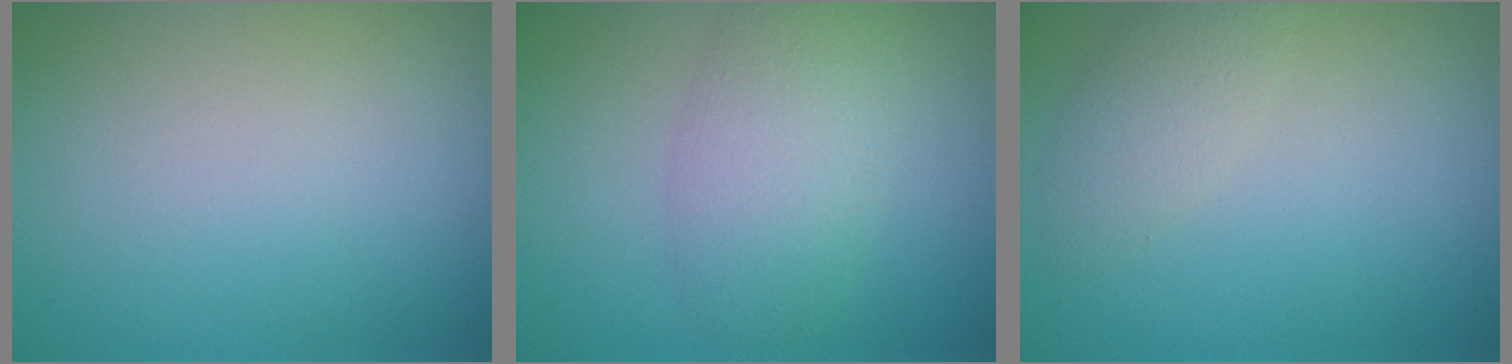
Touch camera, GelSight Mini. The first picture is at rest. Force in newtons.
{"total": 4.4, "press": 4.4, "slide": 0.3}
{"total": 2.0, "press": 2.0, "slide": 0.0}